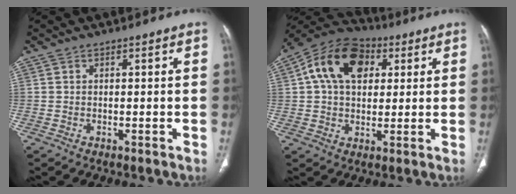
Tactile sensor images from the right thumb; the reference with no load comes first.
{"total": 15.3, "force": [4.6, 10.1, 10.5], "torque": [-0.167, 0.013, 0.070]}